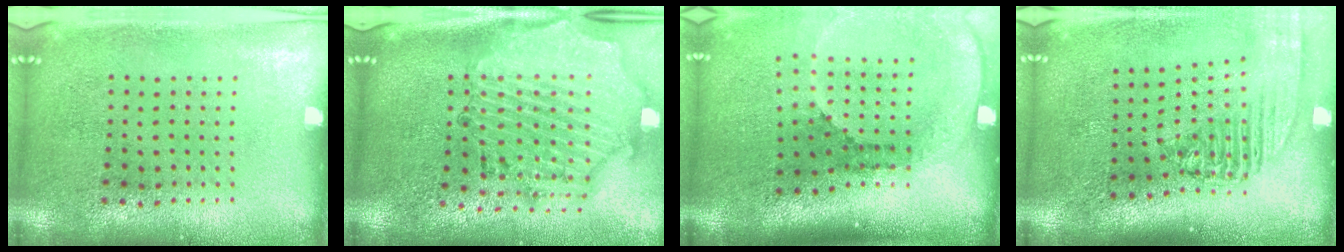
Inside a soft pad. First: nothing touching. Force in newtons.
{"total": 2.1, "press": 2.0, "slide": 0.4}
{"total": 2.7, "press": 1.8, "slide": 2.0}
{"total": 2.3, "press": 1.7, "slide": 1.5}